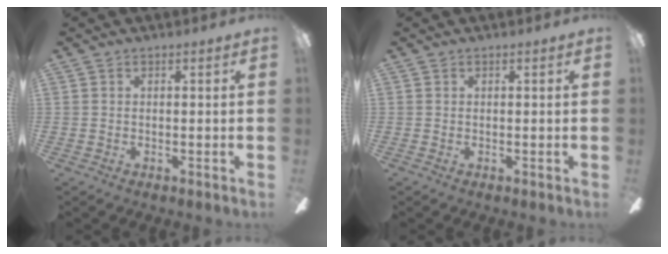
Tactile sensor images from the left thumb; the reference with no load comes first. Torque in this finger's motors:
{"motor_torque": [-0.10, 0.05, -0.07, 0.04, -0.01]}